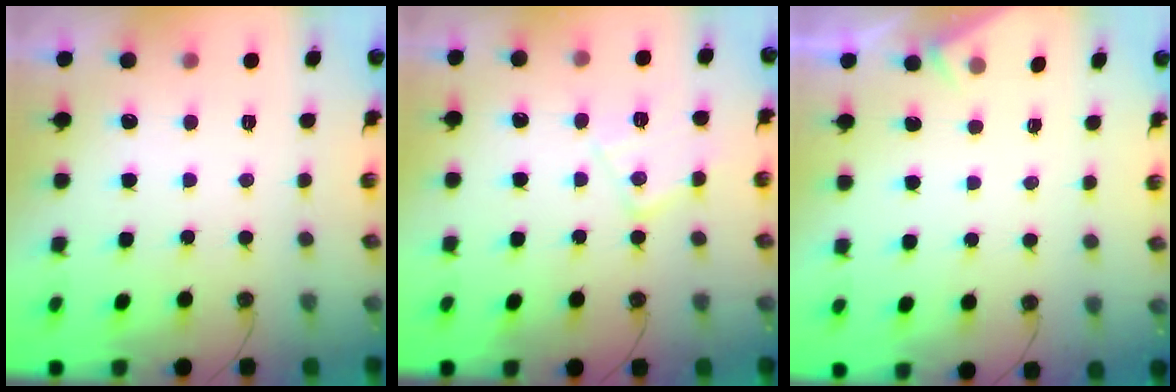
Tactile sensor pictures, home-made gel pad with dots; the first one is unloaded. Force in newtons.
{"total": 10.2, "press": 10.2, "slide": 0.6}
{"total": 2.8, "press": 2.7, "slide": 0.4}